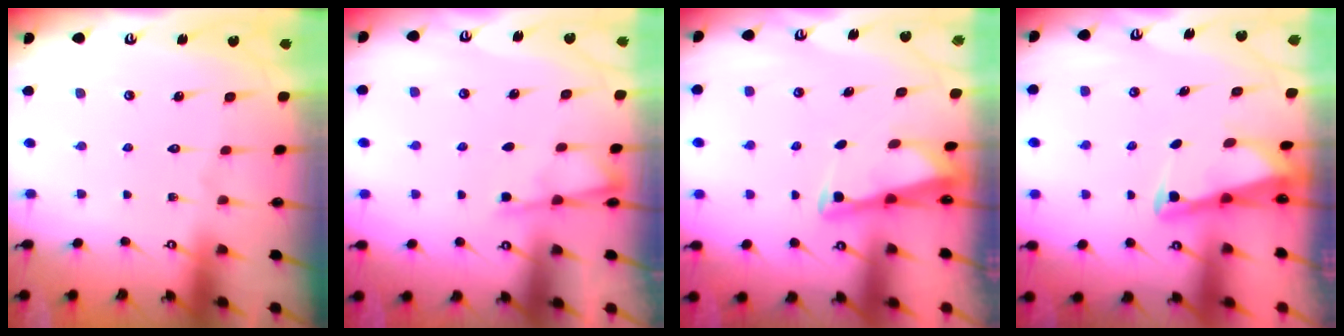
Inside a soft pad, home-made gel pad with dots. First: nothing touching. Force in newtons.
{"total": 3.5, "press": 3.4, "slide": 0.4}
{"total": 3.0, "press": 2.9, "slide": 0.3}
{"total": 2.6, "press": 2.6, "slide": 0.2}